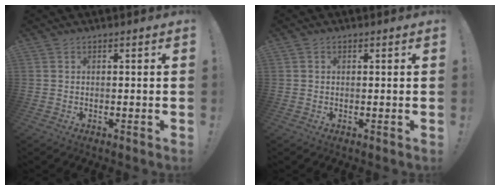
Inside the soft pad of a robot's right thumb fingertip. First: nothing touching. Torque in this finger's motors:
{"motor_torque": [-0.04, -0.15, 0.02, -0.02, 0.05]}